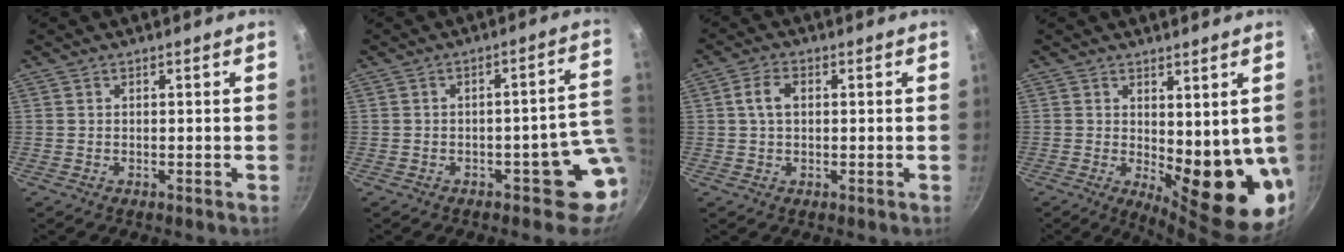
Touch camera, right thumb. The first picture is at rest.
{"total": 8.2, "force": [-1.8, 4.7, 6.4], "torque": [-0.009, 0.027, -0.020]}
{"total": 4.1, "force": [0.6, 2.6, 3.1], "torque": [-0.054, 0.009, 0.008]}
{"total": 14.0, "force": [0.1, 5.3, 13.0], "torque": [-0.140, -0.033, 0.017]}